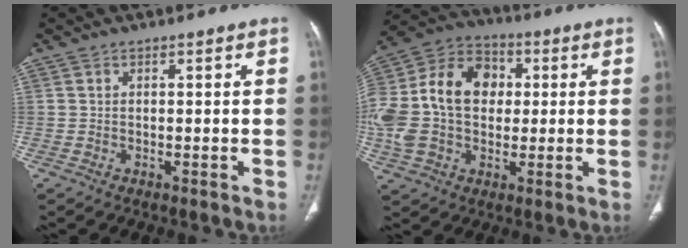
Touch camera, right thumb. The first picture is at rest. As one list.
[{"total": 21.3, "force": [1.1, 15.6, 14.5], "torque": [-0.305, 0.035, 0.022]}]